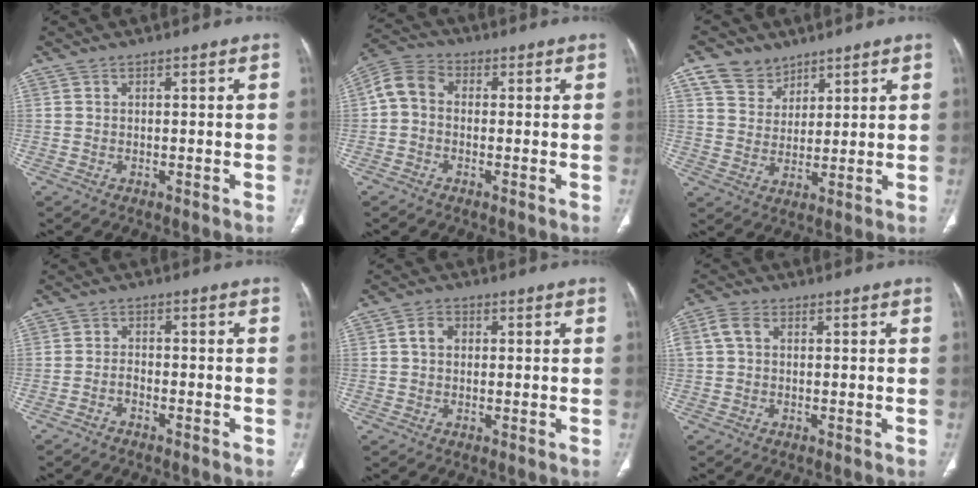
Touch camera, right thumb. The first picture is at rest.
{"total": 6.3, "force": [0.0, 4.7, 4.2], "torque": [-0.073, 0.020, -0.016]}
{"total": 7.2, "force": [4.9, 5.0, 1.7], "torque": [-0.008, -0.026, 0.098]}
{"total": 1.9, "force": [-1.6, 0.7, 0.7], "torque": [-0.014, 0.021, -0.027]}
{"total": 3.3, "force": [0.6, 2.4, 2.1], "torque": [-0.033, 0.008, 0.009]}
{"total": 3.8, "force": [0.6, 2.6, 2.7], "torque": [-0.069, 0.014, 0.009]}